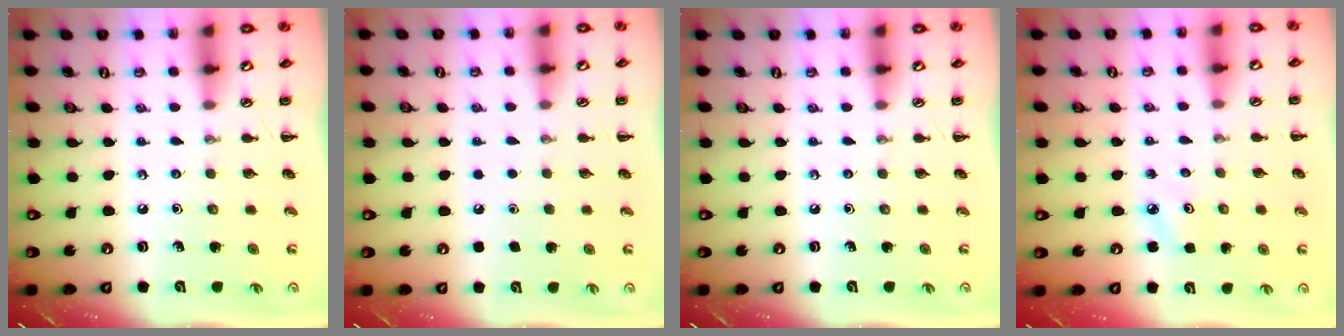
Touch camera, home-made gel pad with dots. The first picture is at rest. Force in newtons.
{"total": 1.7, "press": 1.7, "slide": 0.1}
{"total": 0.0}
{"total": 3.5, "press": 3.3, "slide": 1.0}